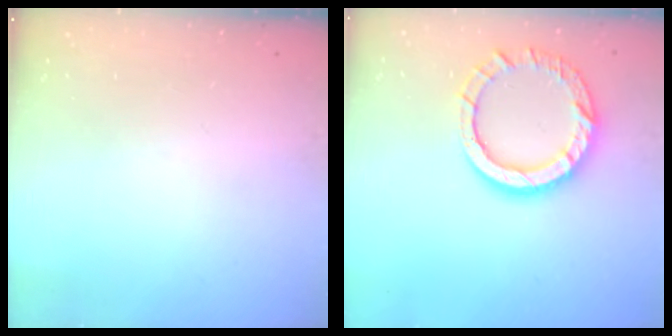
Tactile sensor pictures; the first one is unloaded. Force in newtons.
{"total": 12.9, "press": 12.8, "slide": 1.4}